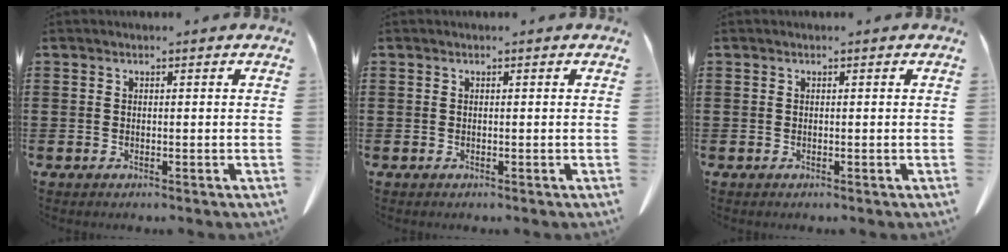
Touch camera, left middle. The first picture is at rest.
{"total": 0.0}
{"total": 0.0}